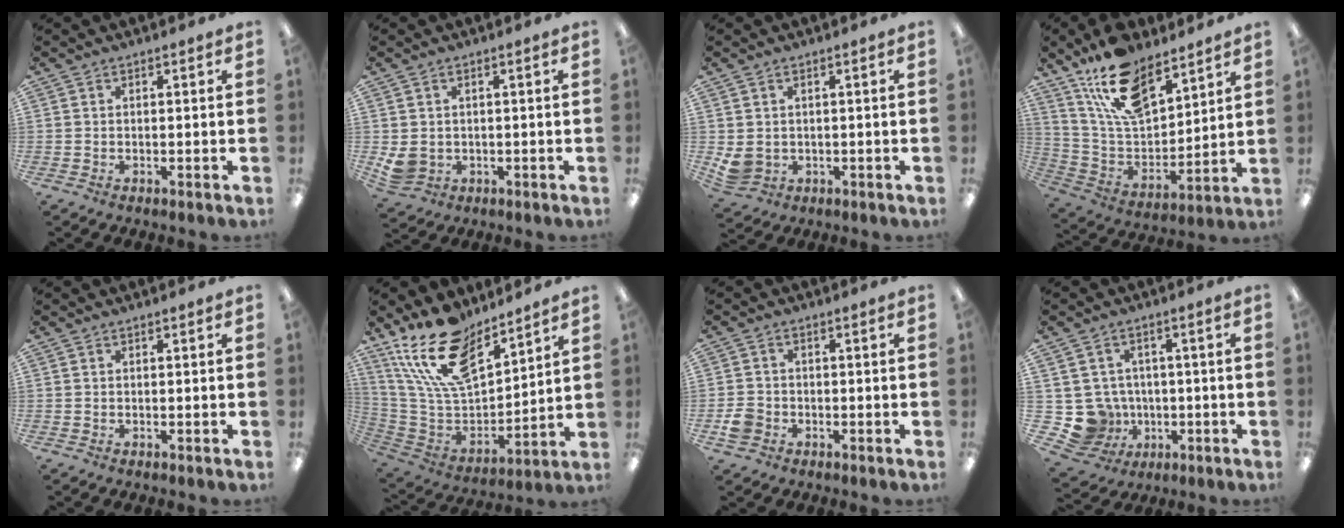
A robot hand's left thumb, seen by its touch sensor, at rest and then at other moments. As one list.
[{"total": 4.1, "force": [0.4, 3.5, 2.1], "torque": [-0.051, -0.010, 0.006]}, {"total": 3.9, "force": [0.6, 3.3, 2.0], "torque": [-0.059, -0.006, 0.011]}, {"total": 17.3, "force": [12.6, 7.9, 9.0], "torque": [-0.173, -0.063, 0.227]}, {"total": 0.0}, {"total": 20.8, "force": [14.6, 9.6, 11.4], "torque": [-0.233, -0.089, 0.266]}, {"total": 3.6, "force": [-1.8, 2.8, 1.3], "torque": [-0.024, 0.005, -0.034]}, {"total": 8.5, "force": [-1.0, 8.3, 1.5], "torque": [-0.073, 0.002, -0.007]}]